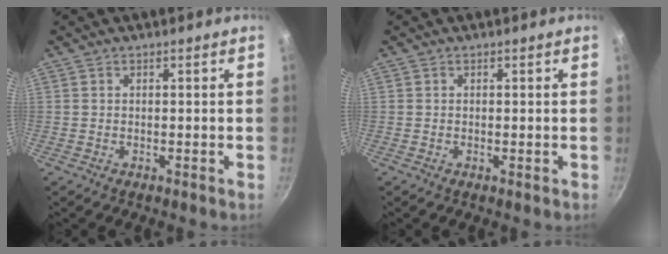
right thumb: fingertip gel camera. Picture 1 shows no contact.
{"total": 0.0}